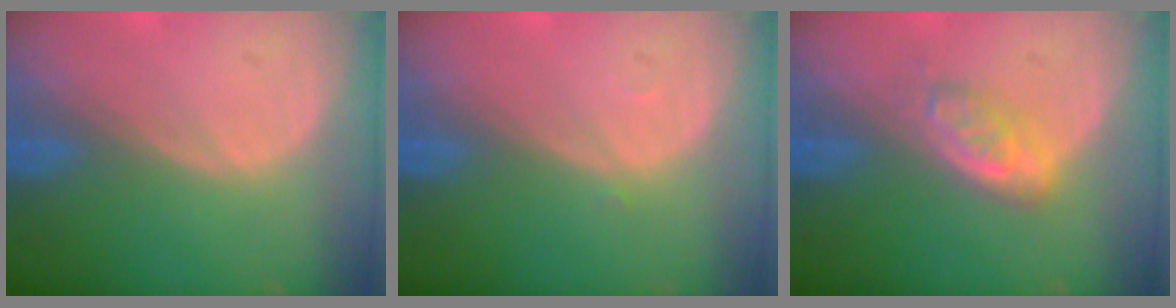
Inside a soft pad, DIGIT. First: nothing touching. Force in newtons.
{"total": 0.5, "press": 0.4, "slide": 0.3}
{"total": 4.4, "press": 4.1, "slide": 1.6}